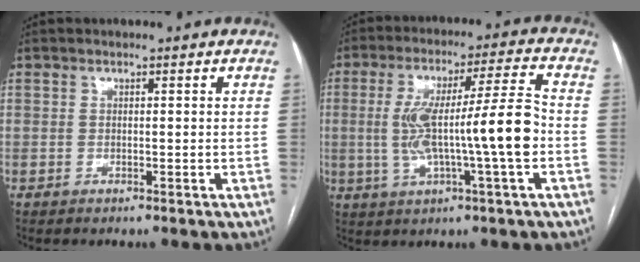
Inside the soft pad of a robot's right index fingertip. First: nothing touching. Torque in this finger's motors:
{"motor_torque": [0.69, -0.01, 0.39, 0.21]}